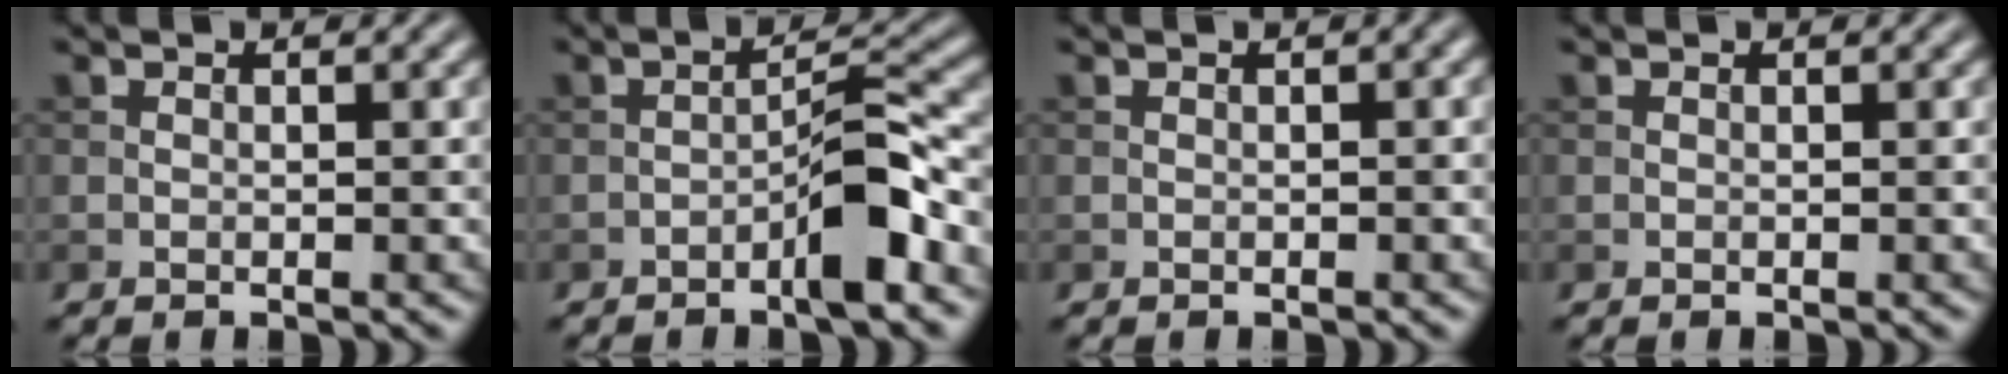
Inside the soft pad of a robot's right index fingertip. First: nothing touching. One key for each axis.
{"total": 4.7, "fx": -2.5, "fy": 0.9, "fz": 3.8, "tx": -0.057, "ty": 0.017, "tz": -0.045}
{"total": 0.8, "fx": -0.1, "fy": 0.1, "fz": 0.8, "tx": -0.012, "ty": 0.004, "tz": 0.000}
{"total": 0.0}